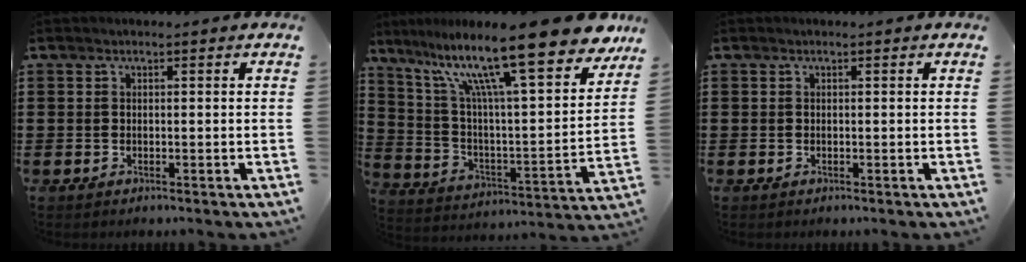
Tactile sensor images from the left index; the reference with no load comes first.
{"total": 17.8, "force": [12.8, 2.1, 12.2], "torque": [-0.244, -0.076, 0.208]}
{"total": 0.0}